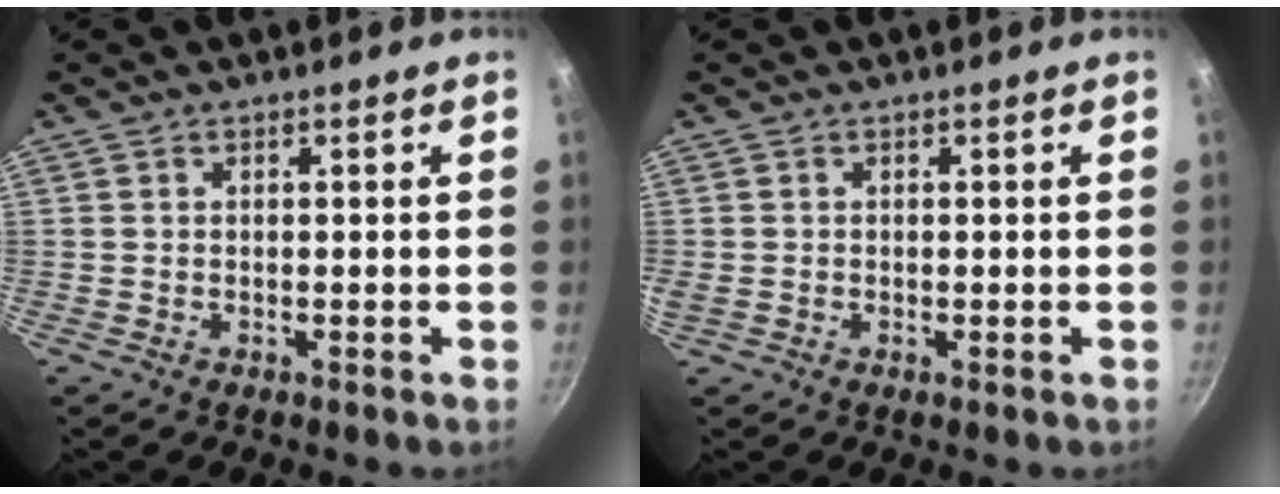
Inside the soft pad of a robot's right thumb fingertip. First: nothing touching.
{"total": 1.3, "force": [-0.1, 0.8, 1.0], "torque": [-0.018, -0.001, -0.005]}